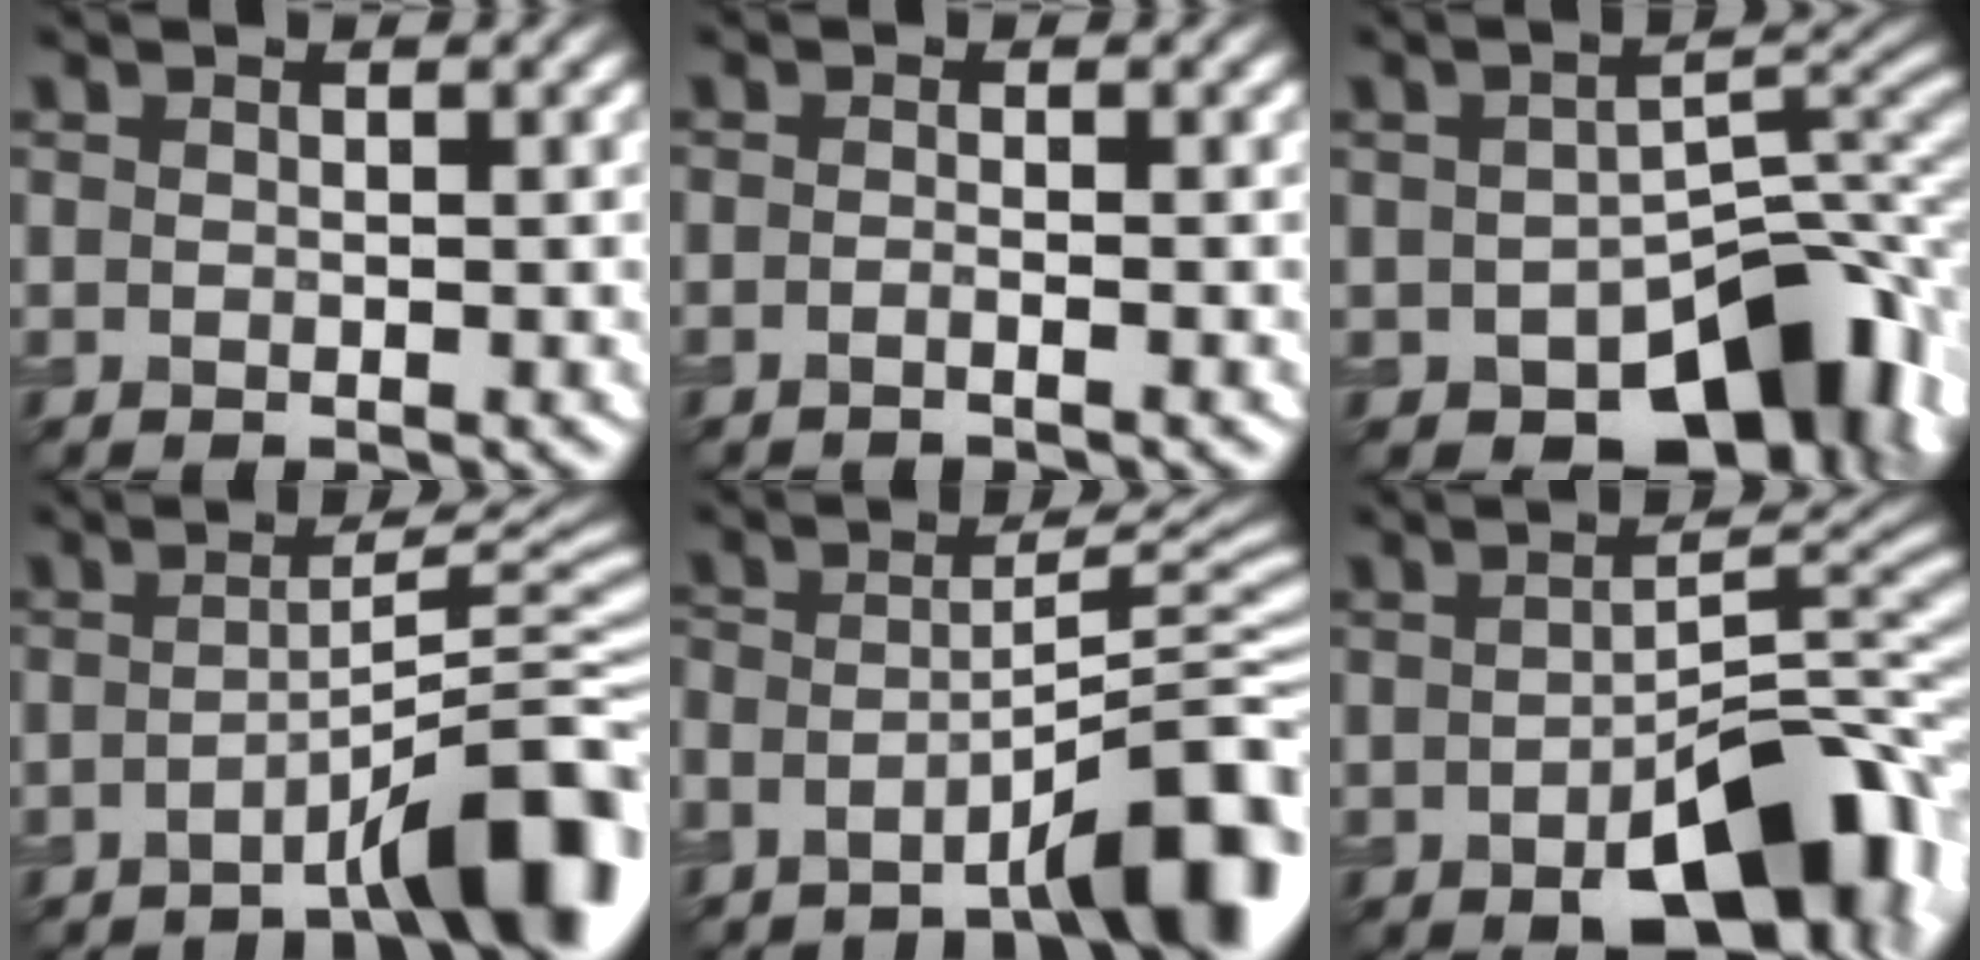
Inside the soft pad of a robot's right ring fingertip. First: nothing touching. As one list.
[{"total": 1.0, "force": [-0.7, 0.2, 0.7], "torque": [-0.007, 0.002, -0.016]}, {"total": 10.1, "force": [-4.8, 5.9, 6.6], "torque": [-0.085, -0.012, -0.057]}, {"total": 7.8, "force": [-4.2, 1.2, 6.4], "torque": [-0.081, 0.027, -0.064]}, {"total": 8.8, "force": [-5.8, 1.6, 6.4], "torque": [-0.084, 0.019, -0.093]}, {"total": 9.6, "force": [-4.2, 4.1, 7.6], "torque": [-0.107, 0.000, -0.054]}]